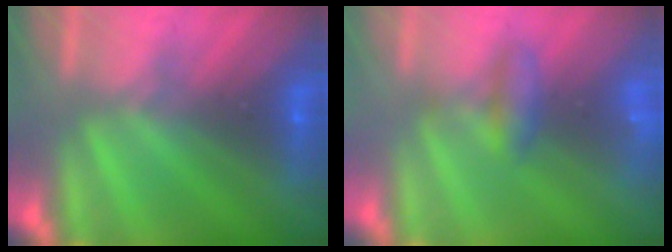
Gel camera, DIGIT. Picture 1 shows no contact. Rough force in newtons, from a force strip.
{"total": 2.0}